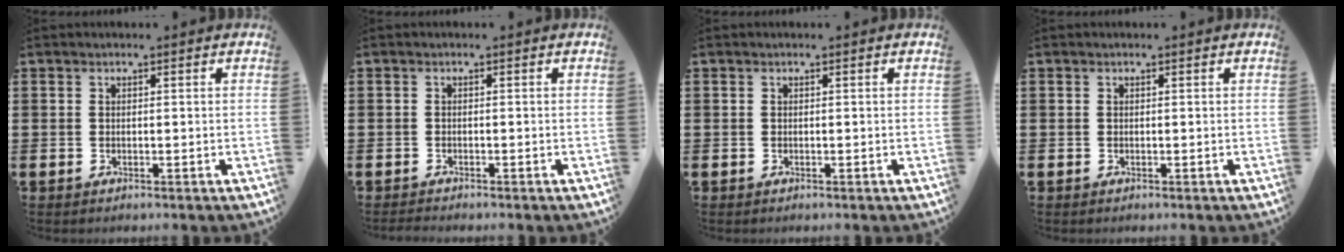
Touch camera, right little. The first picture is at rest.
{"total": 0.6, "force": [-0.6, 0.1, 0.2], "torque": [-0.004, -0.002, -0.012]}
{"total": 0.0}
{"total": 0.0}